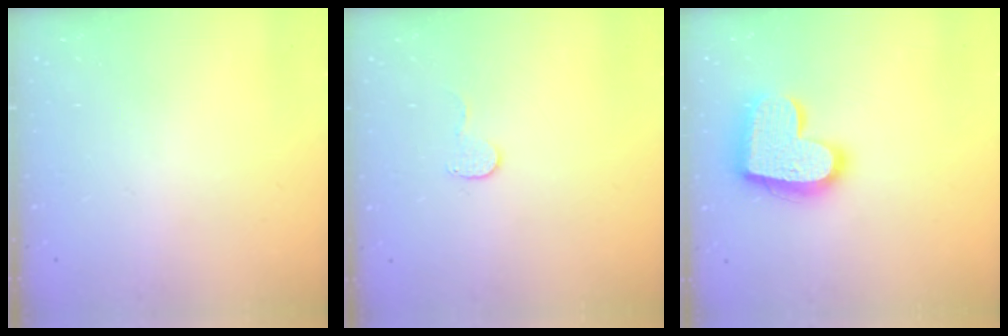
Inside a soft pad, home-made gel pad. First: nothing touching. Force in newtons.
{"total": 4.6, "press": 4.6, "slide": 0.4}
{"total": 18.0, "press": 18.0, "slide": 1.1}